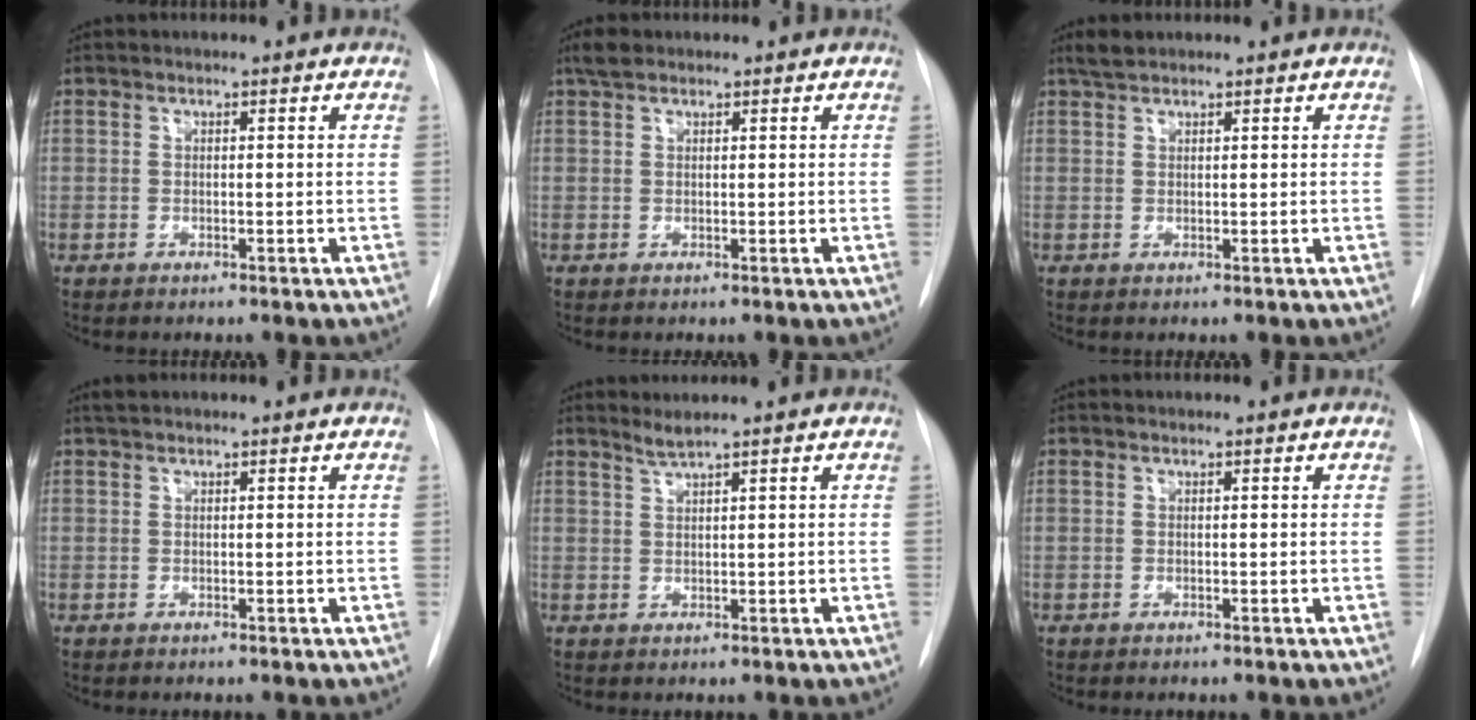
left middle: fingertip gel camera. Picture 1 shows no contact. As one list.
[{"total": 2.0, "force": [1.5, 0.9, 0.9], "torque": [-0.021, 0.011, 0.027]}, {"total": 1.8, "force": [1.6, 0.5, 0.7], "torque": [-0.019, 0.007, 0.033]}, {"total": 0.8, "force": [0.7, 0.1, 0.4], "torque": [-0.014, 0.012, 0.017]}, {"total": 1.6, "force": [1.3, -0.6, 0.6], "torque": [-0.013, -0.001, 0.029]}, {"total": 0.0}]